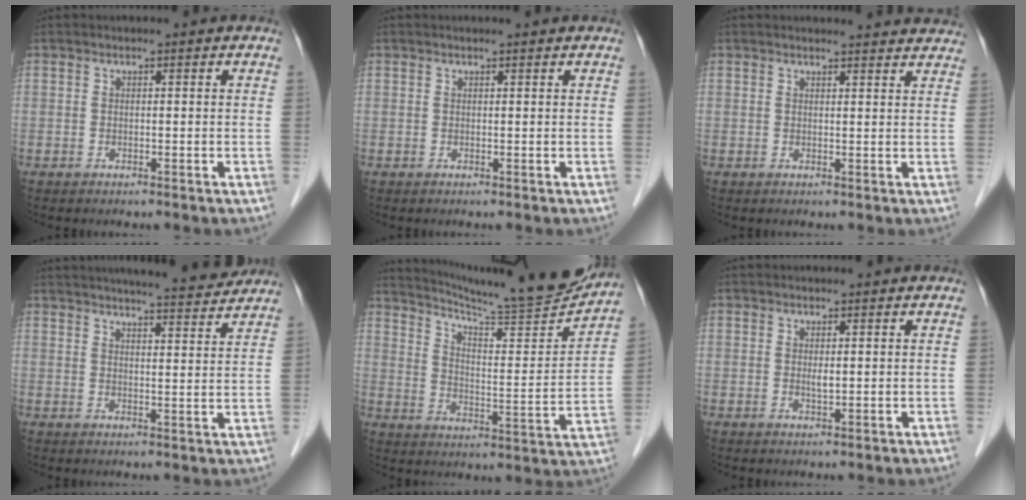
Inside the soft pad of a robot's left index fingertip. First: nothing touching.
{"total": 0.9, "force": [0.8, -0.3, 0.4], "torque": [-0.009, 0.000, 0.010]}
{"total": 8.6, "force": [8.5, 0.7, 1.7], "torque": [-0.004, -0.010, 0.070]}
{"total": 12.5, "force": [11.4, 0.6, 5.0], "torque": [-0.074, -0.008, 0.141]}
{"total": 18.4, "force": [17.4, -0.4, 6.2], "torque": [-0.102, -0.069, 0.244]}
{"total": 1.0, "force": [-0.4, 0.2, 0.9], "torque": [-0.020, -0.009, -0.005]}